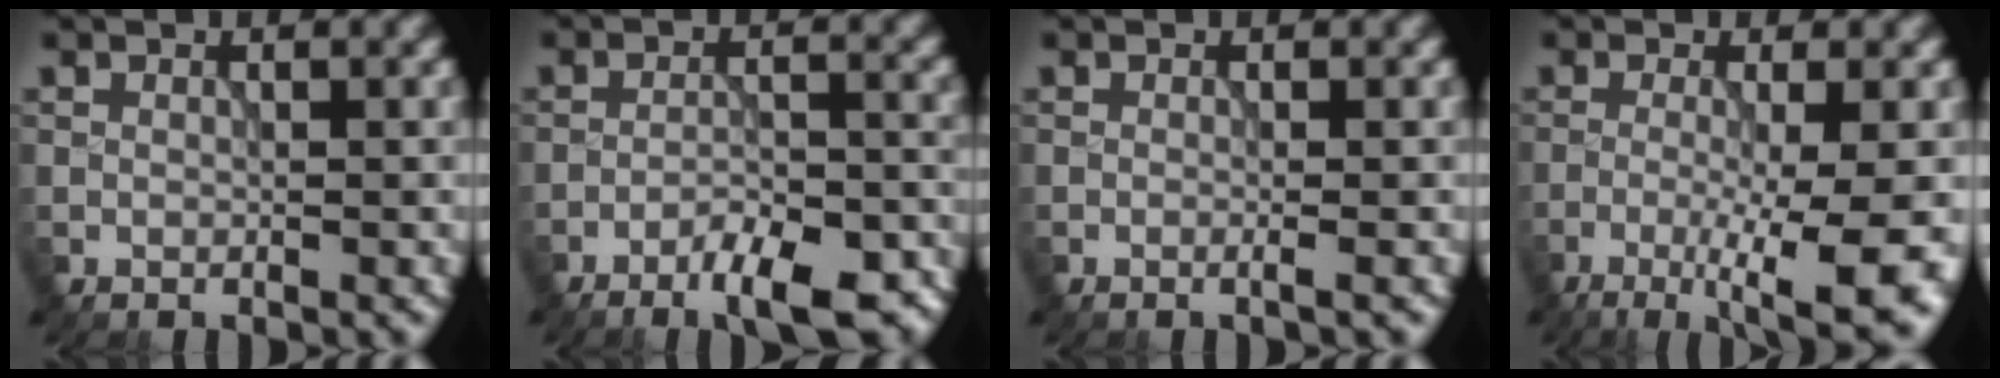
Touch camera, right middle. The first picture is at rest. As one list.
[{"total": 7.3, "force": [-5.1, 2.1, 4.9], "torque": [-0.073, 0.000, -0.071]}, {"total": 1.1, "force": [-0.1, 0.4, 1.1], "torque": [-0.013, -0.006, -0.011]}, {"total": 8.4, "force": [-3.1, 1.7, 7.6], "torque": [-0.114, -0.006, -0.050]}]